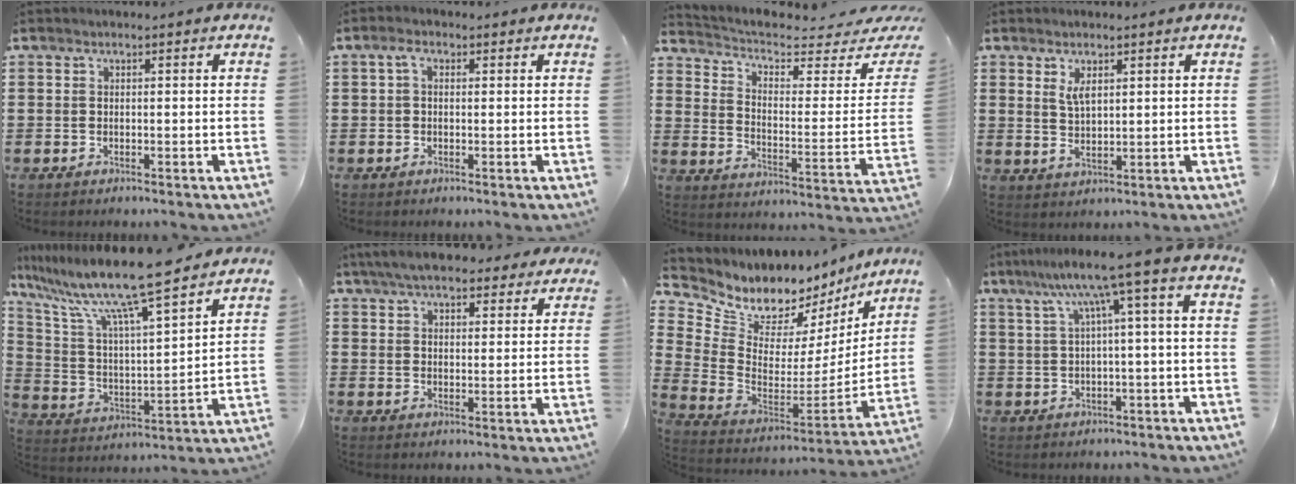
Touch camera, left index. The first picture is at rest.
{"total": 2.0, "force": [0.3, 1.3, 1.5], "torque": [-0.034, 0.010, 0.002]}
{"total": 3.9, "force": [2.9, 1.3, 2.2], "torque": [-0.061, -0.030, 0.045]}
{"total": 3.3, "force": [1.7, 1.3, 2.5], "torque": [-0.054, 0.004, 0.030]}
{"total": 12.3, "force": [10.3, 0.3, 6.8], "torque": [-0.165, -0.070, 0.169]}
{"total": 6.5, "force": [5.8, 1.5, 2.5], "torque": [-0.067, -0.007, 0.108]}
{"total": 7.0, "force": [5.4, 4.2, 1.4], "torque": [-0.061, -0.052, 0.097]}
{"total": 7.5, "force": [2.0, -0.4, 7.2], "torque": [-0.143, -0.004, 0.026]}